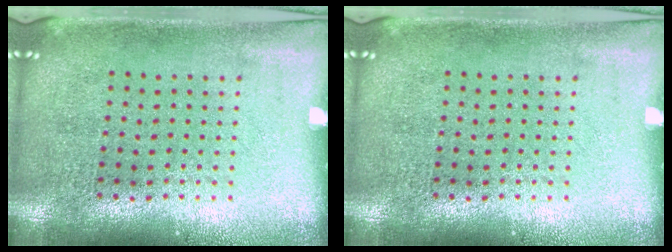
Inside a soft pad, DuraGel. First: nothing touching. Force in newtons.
{"total": 0.0}